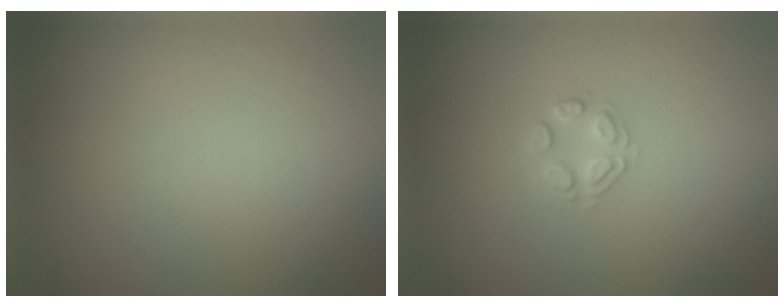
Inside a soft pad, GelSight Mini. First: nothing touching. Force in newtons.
{"total": 2.0, "press": 2.0, "slide": 0.1}